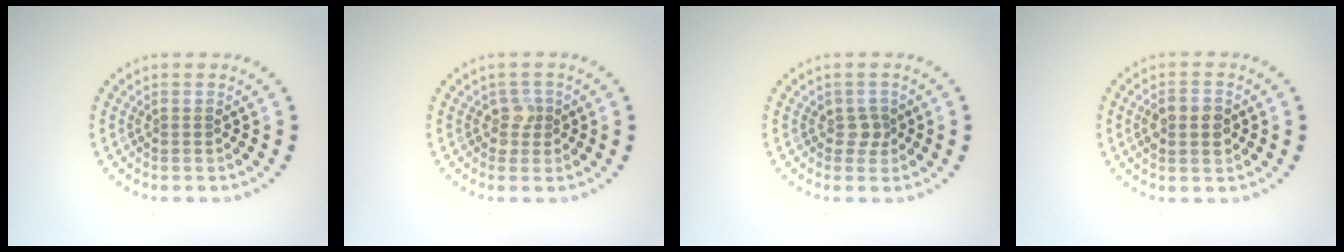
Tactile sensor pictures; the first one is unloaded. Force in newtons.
{"total": 1.4, "press": 1.1, "slide": 0.9}
{"total": 1.3, "press": 1.0, "slide": 0.8}
{"total": 3.0, "press": 3.0, "slide": 0.1}